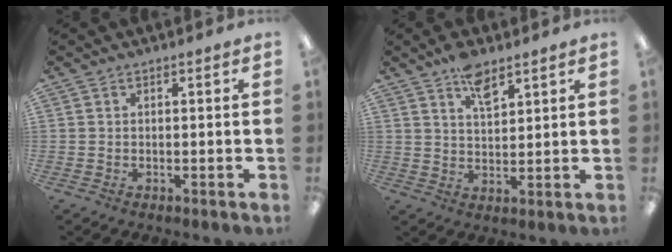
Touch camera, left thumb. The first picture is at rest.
{"total": 6.7, "force": [4.7, 2.9, 3.9], "torque": [-0.063, -0.020, 0.081]}